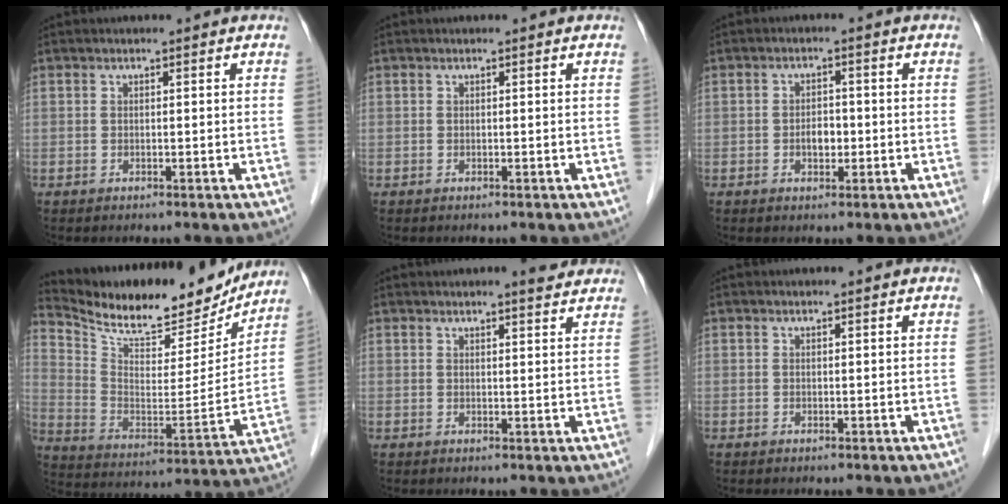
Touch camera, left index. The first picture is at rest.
{"total": 0.0}
{"total": 2.5, "force": [-0.7, 1.6, 1.9], "torque": [-0.030, 0.006, -0.011]}
{"total": 21.3, "force": [19.1, 5.7, 7.4], "torque": [-0.140, -0.016, 0.295]}
{"total": 4.2, "force": [3.8, 0.5, 1.6], "torque": [-0.023, 0.006, 0.041]}
{"total": 0.5, "force": [0.5, 0.0, 0.0], "torque": [-0.005, 0.009, 0.010]}